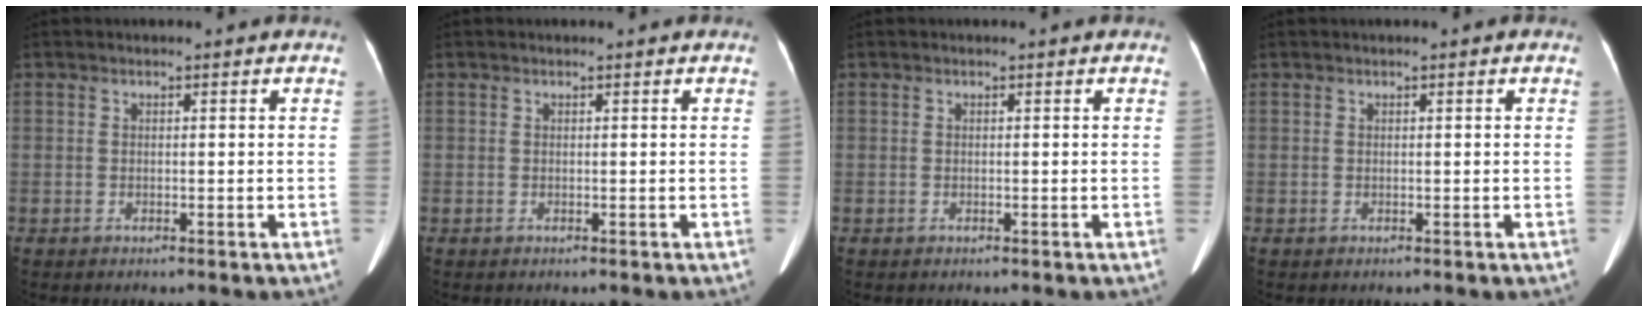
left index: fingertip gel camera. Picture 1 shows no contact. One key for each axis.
{"total": 0.0}
{"total": 0.0}
{"total": 0.0}